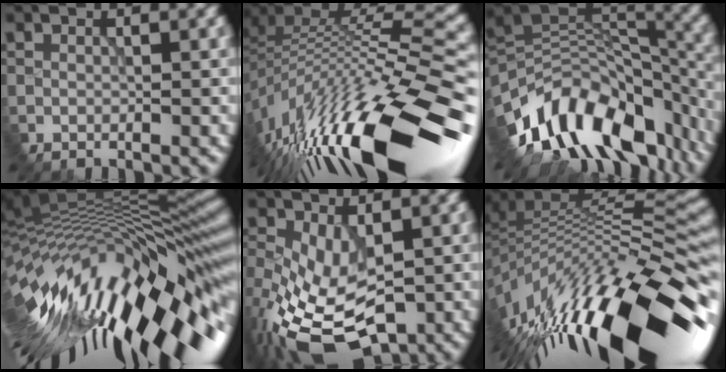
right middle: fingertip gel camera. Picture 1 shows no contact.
{"total": 15.9, "force": [-8.6, 5.3, 12.3], "torque": [-0.240, 0.013, -0.142]}
{"total": 13.6, "force": [-7.6, 7.3, 8.6], "torque": [-0.164, 0.017, -0.121]}
{"total": 17.0, "force": [-4.0, 5.7, 15.5], "torque": [-0.251, -0.008, -0.070]}
{"total": 9.3, "force": [-3.2, 4.7, 7.4], "torque": [-0.173, -0.019, -0.055]}
{"total": 15.6, "force": [-6.4, 5.6, 13.1], "torque": [-0.221, 0.011, -0.110]}